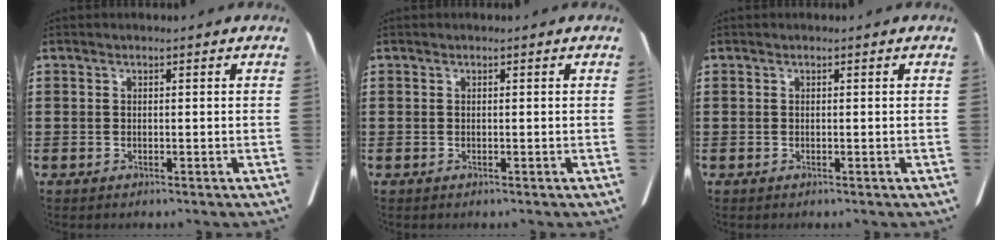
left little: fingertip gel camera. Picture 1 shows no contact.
{"total": 0.0}
{"total": 0.0}